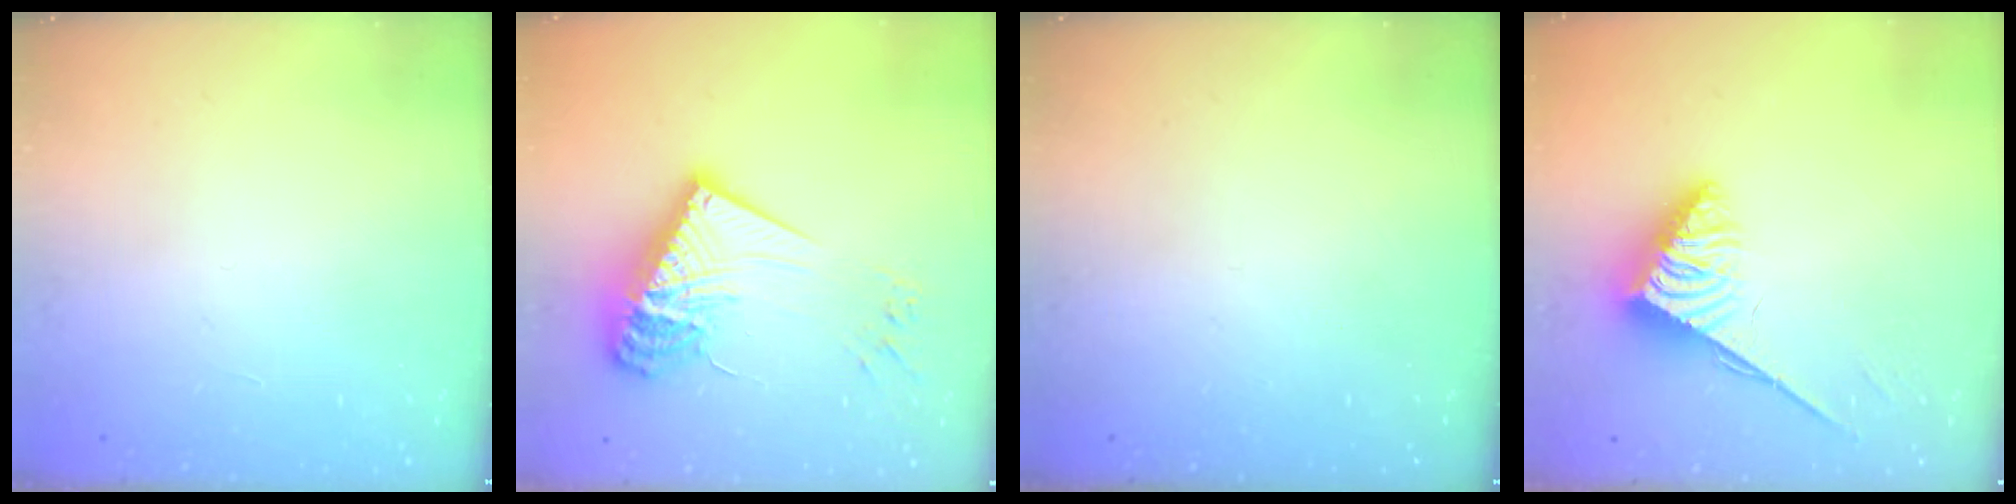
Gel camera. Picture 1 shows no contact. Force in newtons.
{"total": 18.7, "press": 18.6, "slide": 1.9}
{"total": 0.0}
{"total": 3.7, "press": 3.7, "slide": 0.6}